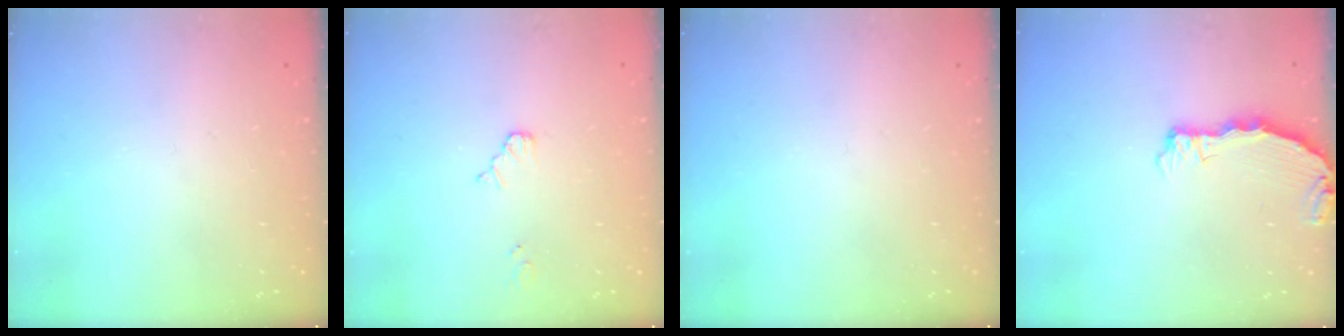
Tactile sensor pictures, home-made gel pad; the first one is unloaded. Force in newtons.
{"total": 2.9, "press": 2.8, "slide": 0.4}
{"total": 0.0}
{"total": 4.9, "press": 4.9, "slide": 0.2}